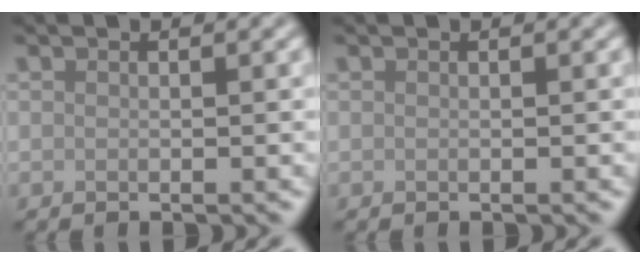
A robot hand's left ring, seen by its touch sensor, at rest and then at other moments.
{"total": 0.0}